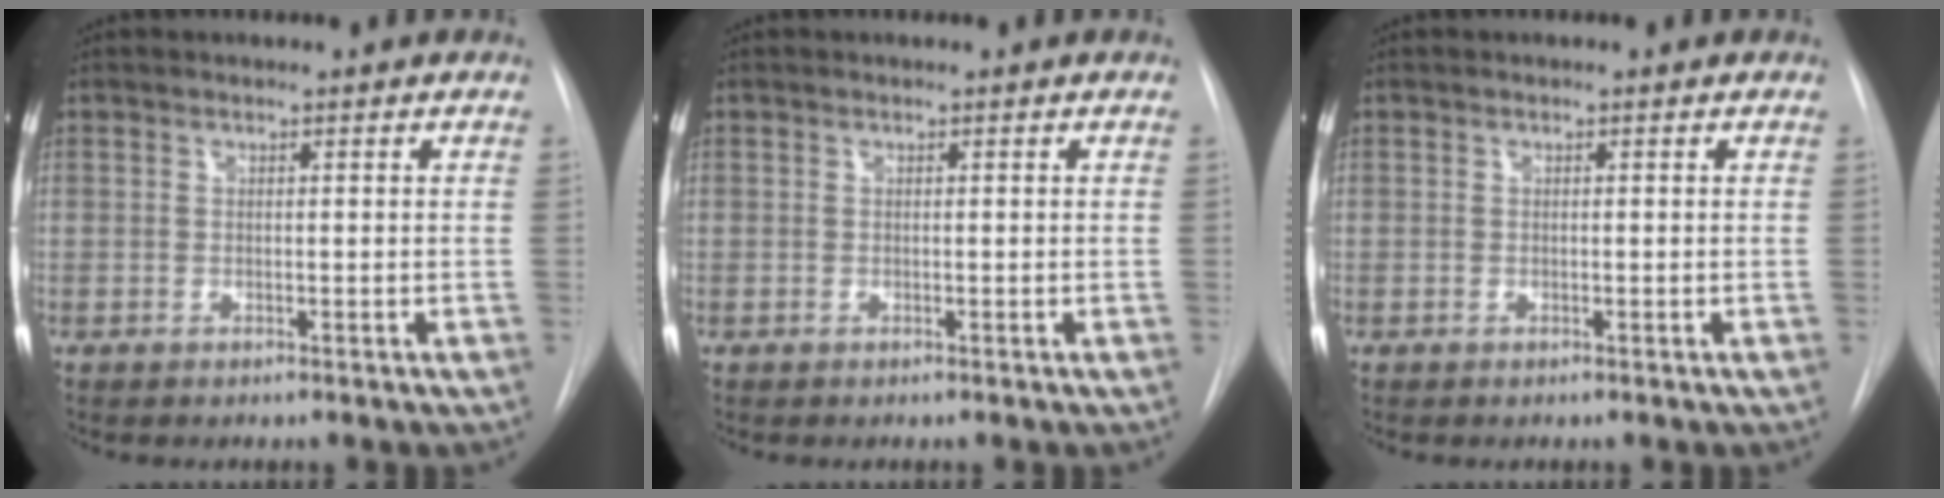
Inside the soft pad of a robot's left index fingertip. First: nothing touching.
{"total": 0.0}
{"total": 0.0}